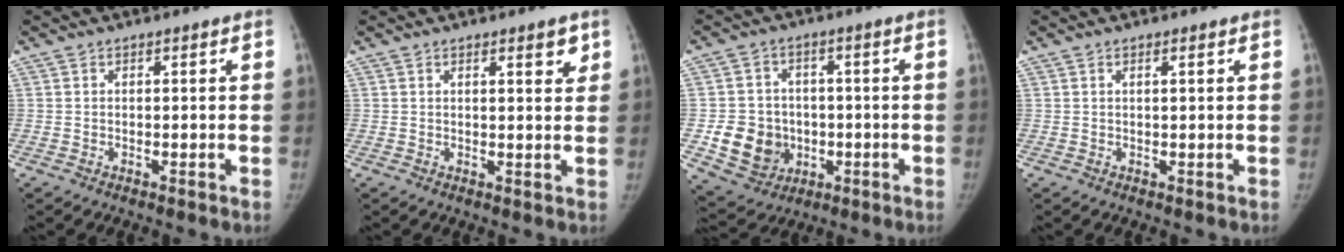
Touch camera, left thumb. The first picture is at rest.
{"total": 3.0, "force": [1.8, 0.9, 2.3], "torque": [-0.021, -0.010, 0.023]}
{"total": 11.0, "force": [-2.0, 9.7, 4.7], "torque": [-0.049, 0.006, -0.021]}
{"total": 0.9, "force": [0.4, 0.0, 0.8], "torque": [-0.015, 0.003, 0.007]}